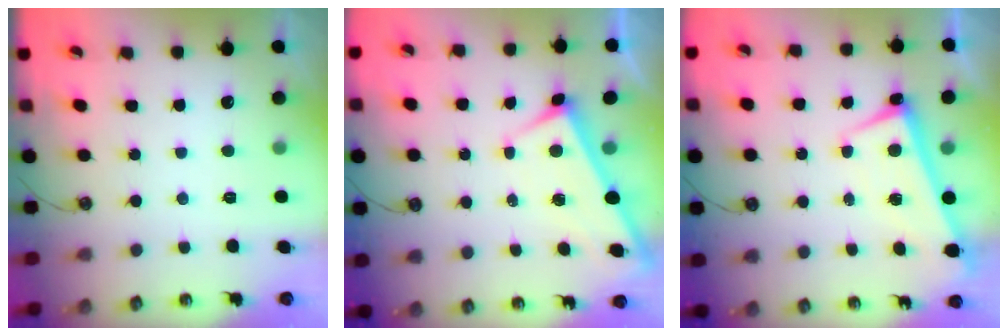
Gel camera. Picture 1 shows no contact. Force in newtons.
{"total": 2.6, "press": 2.6, "slide": 0.2}
{"total": 1.3, "press": 1.1, "slide": 0.8}